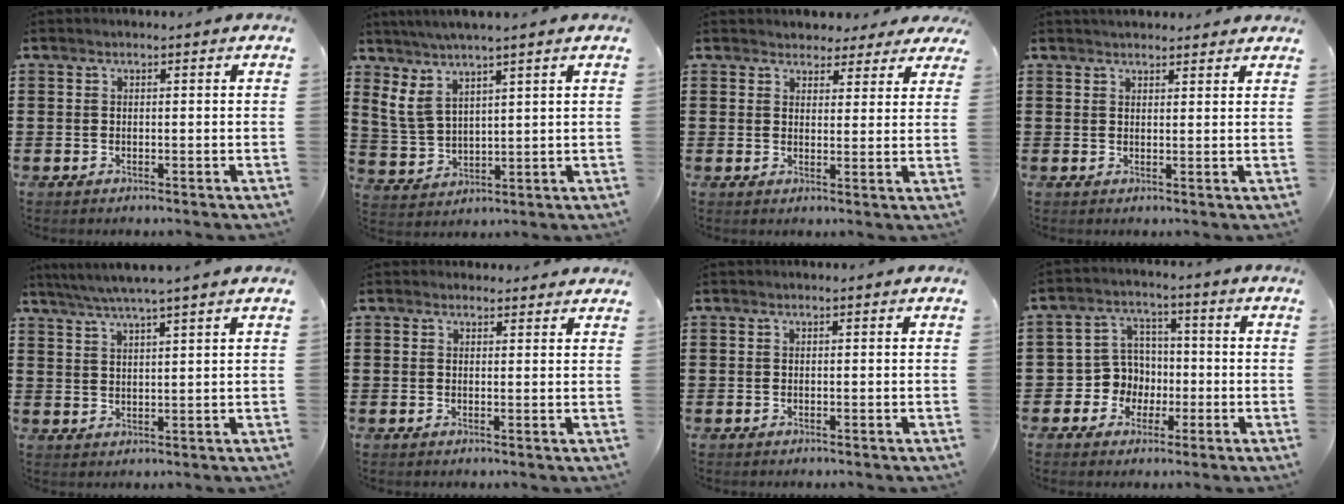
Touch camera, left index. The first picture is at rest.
{"total": 5.5, "force": [3.4, 2.2, 3.8], "torque": [-0.089, -0.002, 0.060]}
{"total": 3.5, "force": [3.1, 1.5, 0.1], "torque": [-0.008, -0.004, 0.058]}
{"total": 2.1, "force": [2.0, 0.5, 0.2], "torque": [-0.008, 0.002, 0.039]}
{"total": 4.0, "force": [3.4, -0.5, 2.0], "torque": [-0.048, -0.010, 0.061]}
{"total": 1.7, "force": [1.5, 0.6, 0.1], "torque": [-0.007, 0.004, 0.031]}
{"total": 0.0}
{"total": 5.8, "force": [-1.1, 5.6, 1.2], "torque": [-0.049, 0.010, -0.023]}